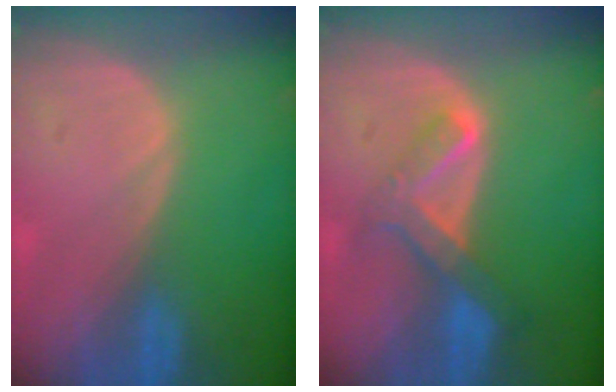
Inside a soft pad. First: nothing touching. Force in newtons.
{"total": 6.8, "press": 5.8, "slide": 3.5}